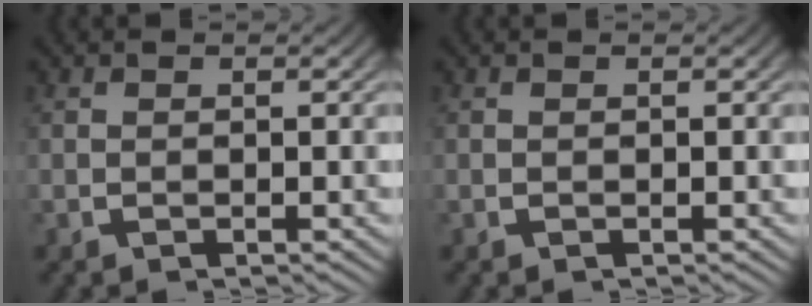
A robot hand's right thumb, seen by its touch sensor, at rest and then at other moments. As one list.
[{"total": 0.0}]